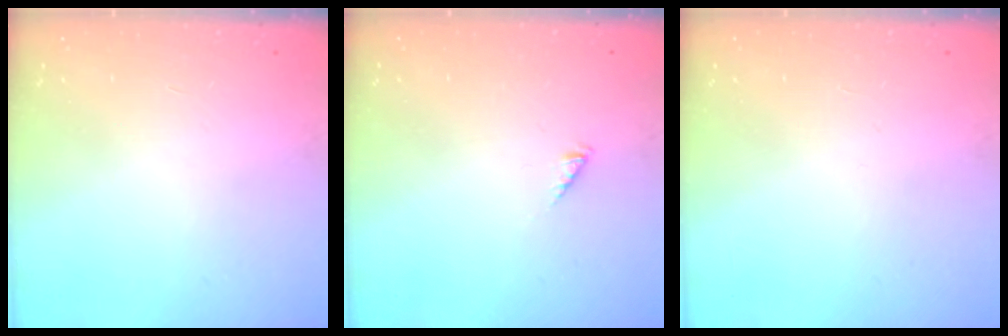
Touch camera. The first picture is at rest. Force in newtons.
{"total": 0.0}
{"total": 0.0}